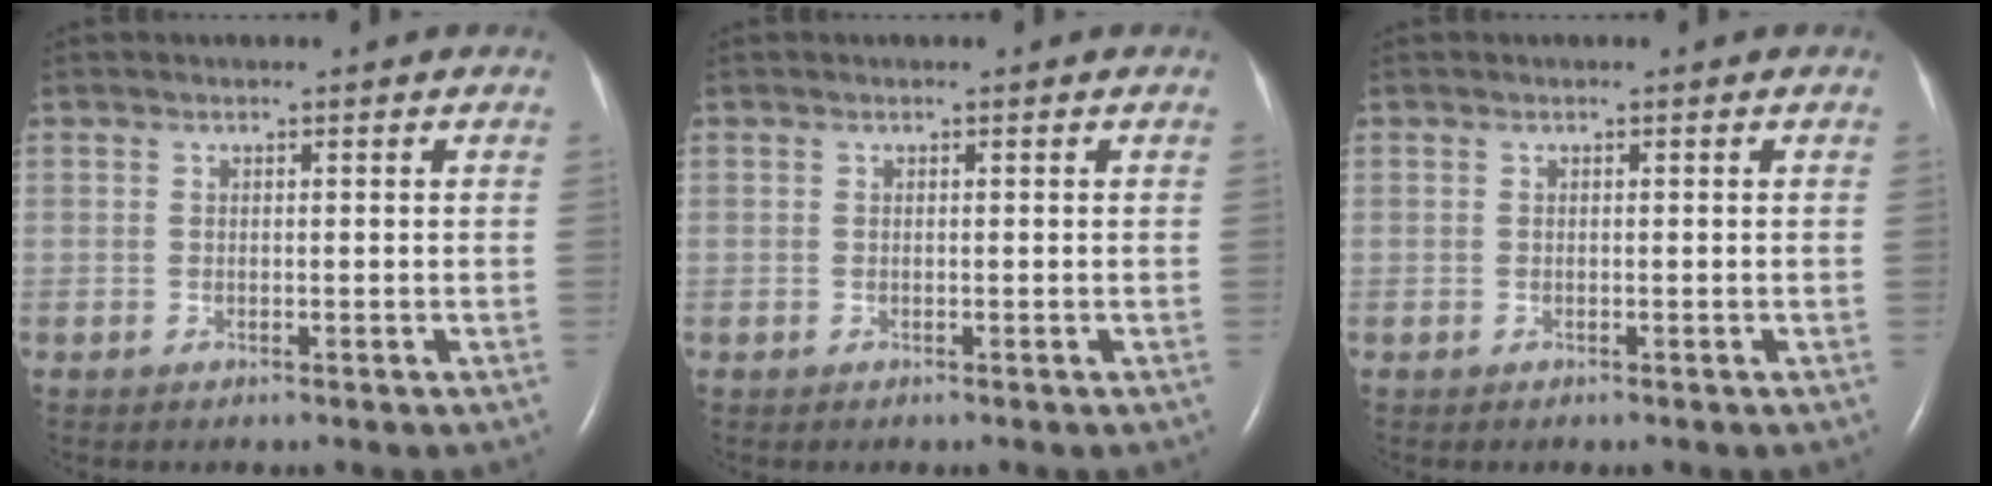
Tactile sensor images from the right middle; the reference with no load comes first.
{"total": 0.0}
{"total": 0.0}